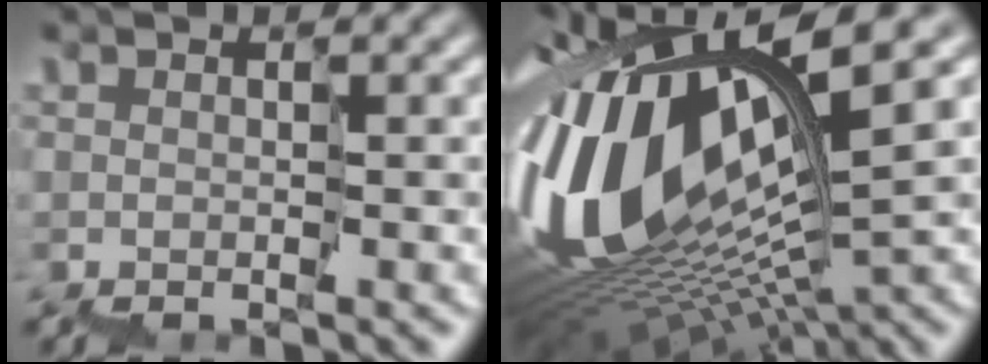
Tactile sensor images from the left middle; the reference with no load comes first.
{"total": 15.0, "force": [1.9, 5.6, 13.7], "torque": [-0.313, 0.007, 0.052]}